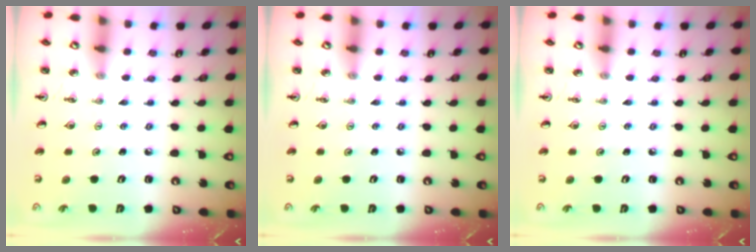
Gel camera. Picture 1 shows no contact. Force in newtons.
{"total": 0.0}
{"total": 0.0}